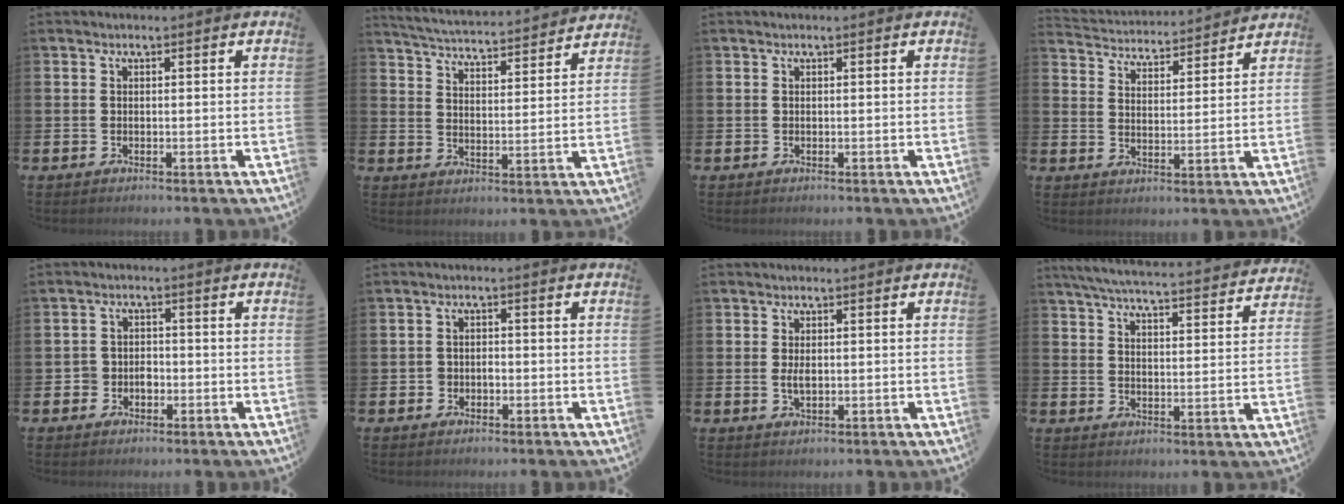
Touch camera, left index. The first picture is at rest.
{"total": 4.8, "force": [4.8, 0.1, 0.5], "torque": [-0.035, -0.041, 0.081]}
{"total": 0.0}
{"total": 4.0, "force": [4.0, 0.6, -0.4], "torque": [-0.016, -0.037, 0.066]}
{"total": 2.5, "force": [-1.1, 2.2, 0.5], "torque": [-0.011, 0.003, -0.029]}
{"total": 1.7, "force": [-0.6, 1.4, 0.6], "torque": [-0.002, -0.001, -0.017]}
{"total": 1.9, "force": [0.1, 0.9, 1.6], "torque": [-0.028, 0.002, -0.001]}
{"total": 6.0, "force": [5.8, 0.4, 1.6], "torque": [-0.049, -0.044, 0.100]}